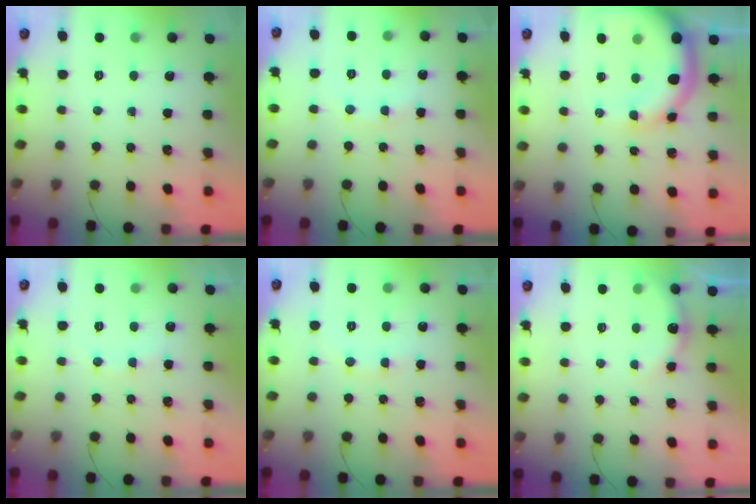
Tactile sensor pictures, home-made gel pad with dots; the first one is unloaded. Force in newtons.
{"total": 5.2, "press": 5.1, "slide": 0.9}
{"total": 12.1, "press": 11.6, "slide": 3.1}
{"total": 5.6, "press": 5.6, "slide": 0.9}
{"total": 7.8, "press": 7.7, "slide": 1.3}
{"total": 6.2, "press": 6.1, "slide": 1.2}